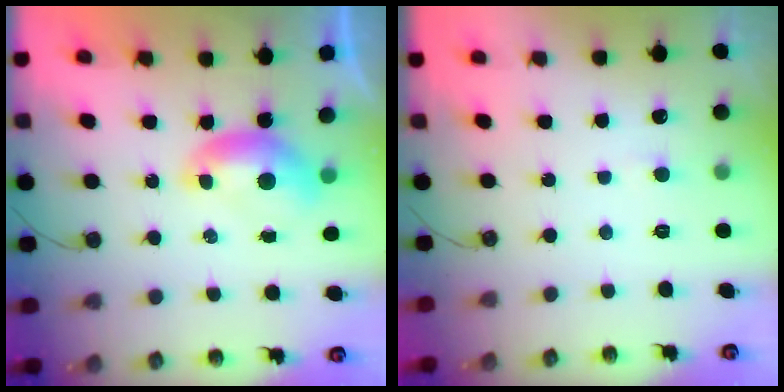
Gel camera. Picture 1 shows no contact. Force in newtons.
{"total": 2.9, "press": 2.9, "slide": 0.2}